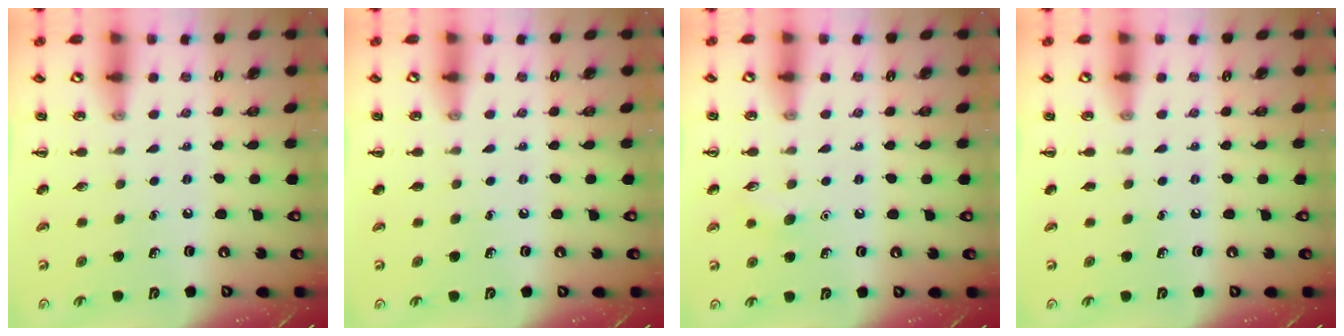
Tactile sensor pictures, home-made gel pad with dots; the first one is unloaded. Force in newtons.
{"total": 0.0}
{"total": 6.4, "press": 6.2, "slide": 1.7}
{"total": 0.0}